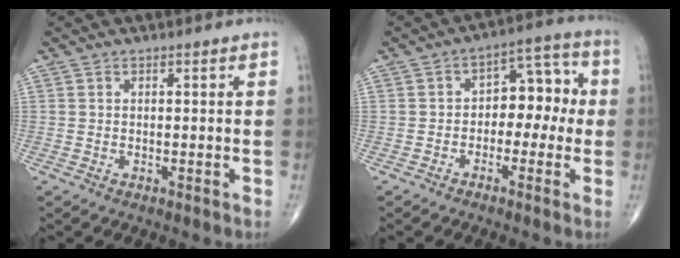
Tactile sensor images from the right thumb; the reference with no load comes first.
{"total": 7.5, "force": [-0.7, 5.1, 5.5], "torque": [-0.040, 0.036, -0.023]}